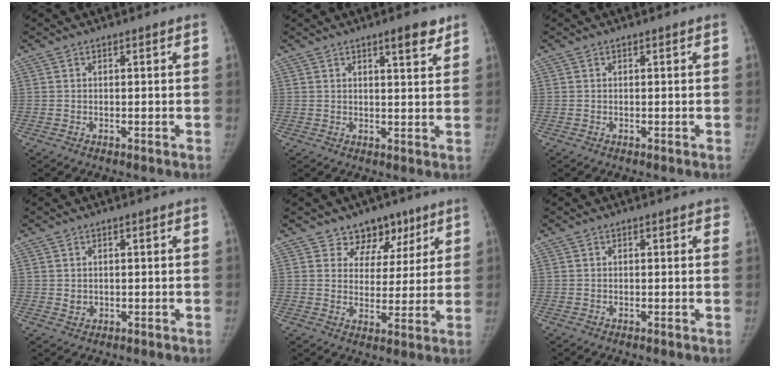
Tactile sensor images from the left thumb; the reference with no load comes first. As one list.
[{"total": 4.5, "force": [3.1, 1.1, 3.2], "torque": [-0.036, -0.019, 0.042]}, {"total": 0.0}, {"total": 1.2, "force": [0.1, 1.0, 0.6], "torque": [-0.005, -0.002, 0.007]}, {"total": 8.2, "force": [5.4, 6.0, 1.5], "torque": [0.029, -0.026, 0.083]}, {"total": 1.1, "force": [0.8, 0.6, 0.5], "torque": [0.007, 0.000, 0.002]}]